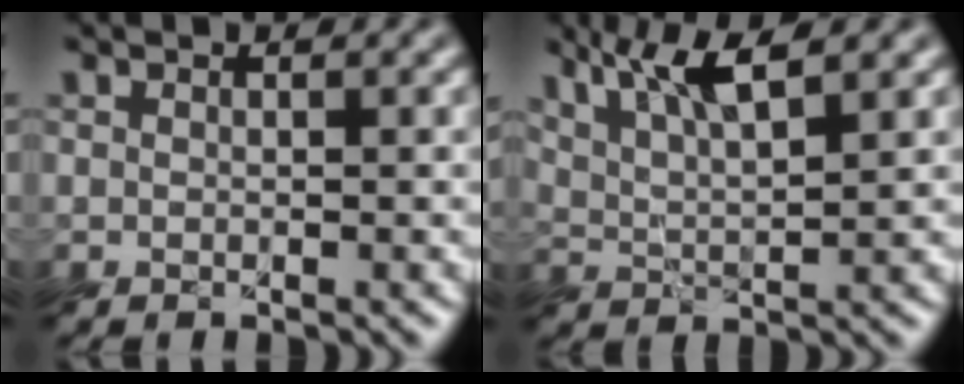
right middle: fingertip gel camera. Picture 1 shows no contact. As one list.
[{"total": 4.3, "force": [2.8, 0.7, 3.2], "torque": [-0.060, 0.003, 0.050]}]